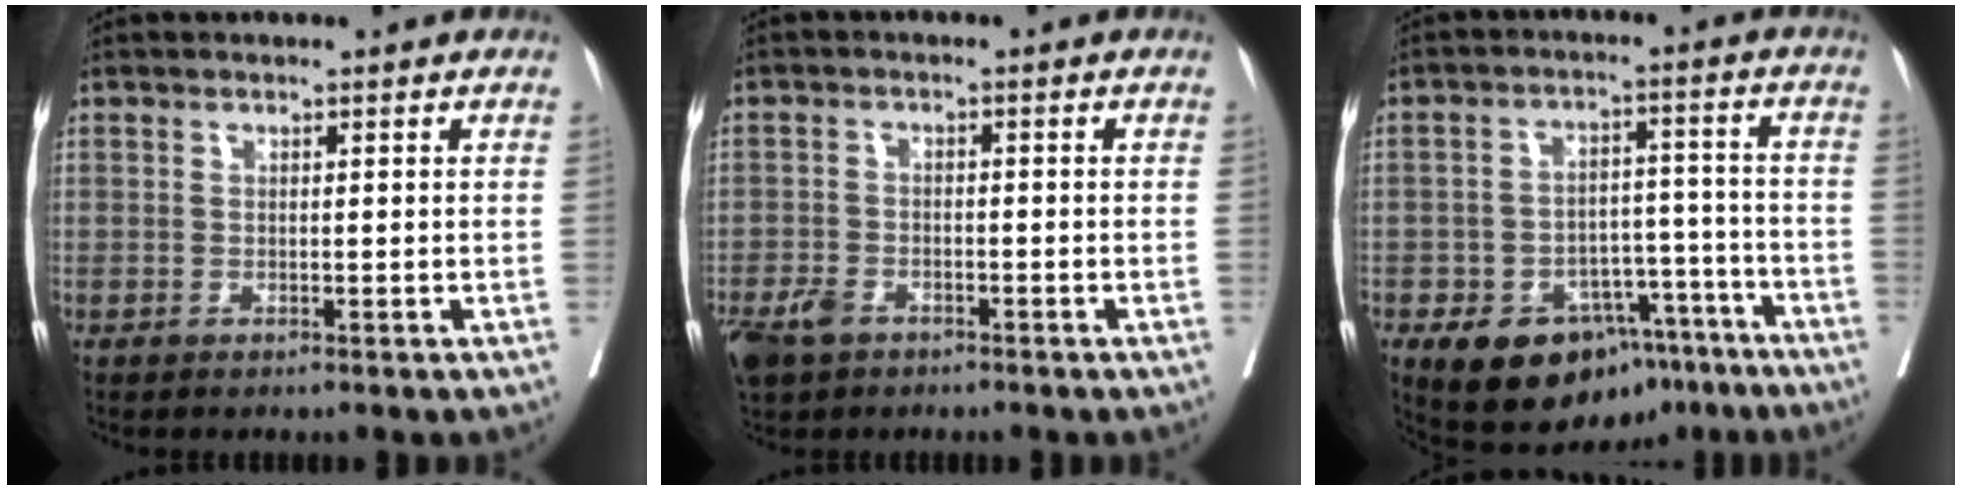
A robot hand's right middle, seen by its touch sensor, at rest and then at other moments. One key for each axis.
{"total": 5.6, "fx": -3.7, "fy": 3.3, "fz": 2.7, "tx": -0.053, "ty": -0.004, "tz": -0.063}
{"total": 13.2, "fx": -8.2, "fy": 7.9, "fz": 6.6, "tx": -0.077, "ty": 0.030, "tz": -0.115}